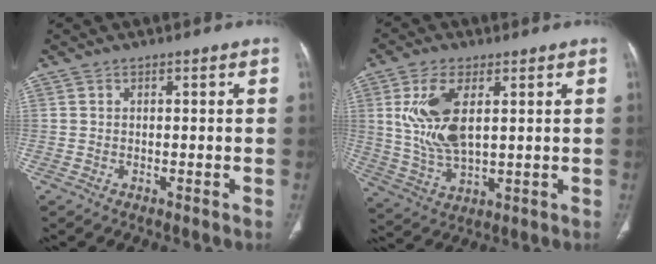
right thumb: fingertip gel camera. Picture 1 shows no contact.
{"total": 12.0, "force": [2.9, 5.8, 10.1], "torque": [-0.209, -0.013, 0.064]}